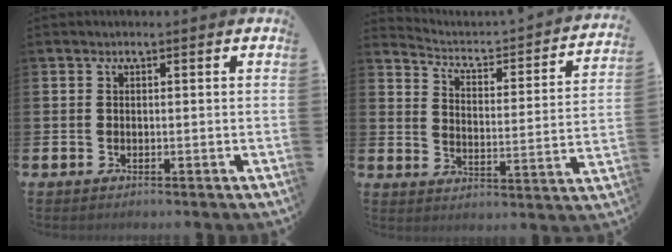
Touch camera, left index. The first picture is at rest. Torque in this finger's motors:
{"motor_torque": [-0.43, -0.31, -0.86, -0.15]}